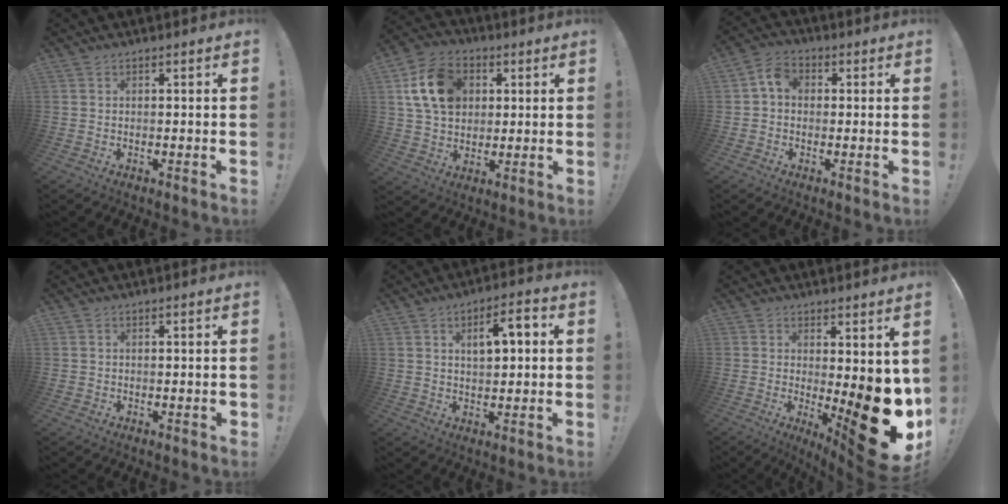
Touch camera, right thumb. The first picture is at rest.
{"total": 16.1, "force": [4.3, 12.2, 9.5], "torque": [-0.147, -0.003, 0.088]}
{"total": 6.2, "force": [0.7, 4.8, 3.9], "torque": [-0.066, 0.013, 0.018]}
{"total": 1.0, "force": [-0.5, 0.7, 0.5], "torque": [-0.011, 0.006, -0.007]}
{"total": 7.6, "force": [1.7, 3.6, 6.5], "torque": [-0.084, -0.004, 0.021]}
{"total": 16.8, "force": [-3.6, 5.5, 15.4], "torque": [-0.170, -0.006, -0.036]}